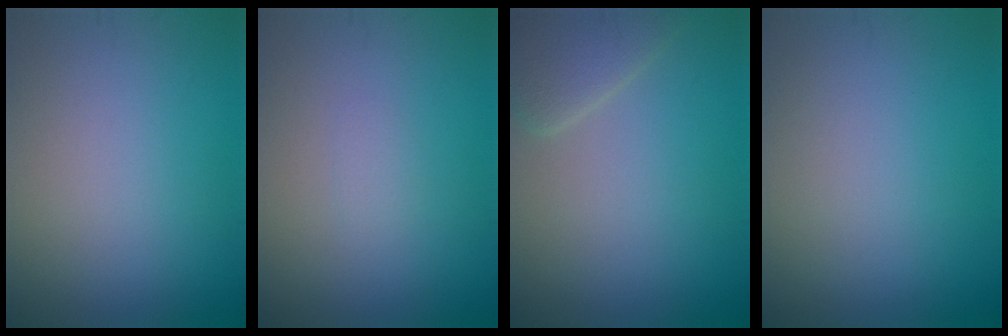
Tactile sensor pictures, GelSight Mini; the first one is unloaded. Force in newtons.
{"total": 0.7, "press": 0.7, "slide": 0.1}
{"total": 2.4, "press": 2.4, "slide": 0.2}
{"total": 0.0}